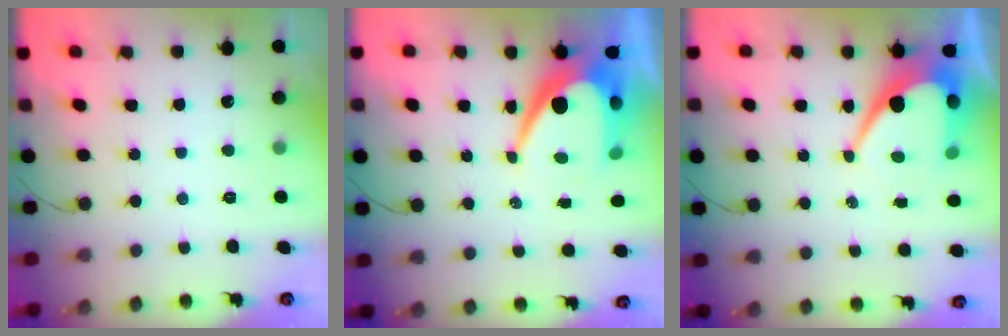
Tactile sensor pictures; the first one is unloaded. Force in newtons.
{"total": 12.2, "press": 12.2, "slide": 0.7}
{"total": 12.2, "press": 12.2, "slide": 0.8}